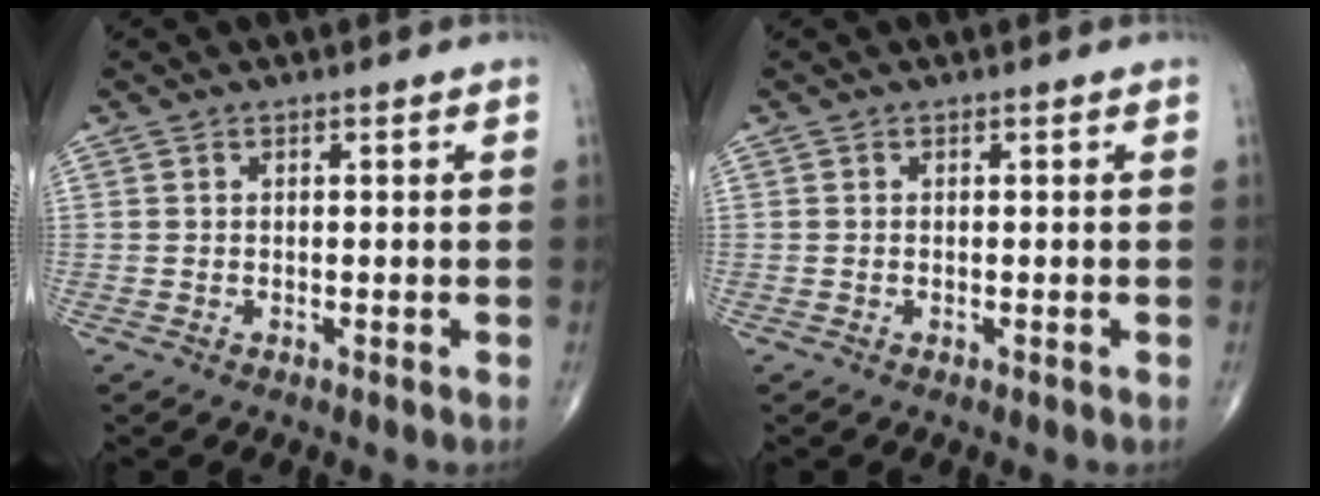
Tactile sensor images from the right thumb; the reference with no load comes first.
{"total": 0.0}